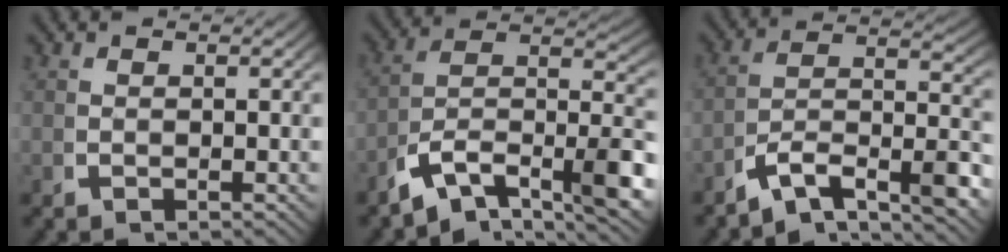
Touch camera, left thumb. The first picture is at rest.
{"total": 13.2, "force": [-3.3, 9.1, 8.9], "torque": [-0.166, -0.044, -0.044]}
{"total": 10.5, "force": [-4.0, 6.9, 6.8], "torque": [-0.132, -0.040, -0.057]}